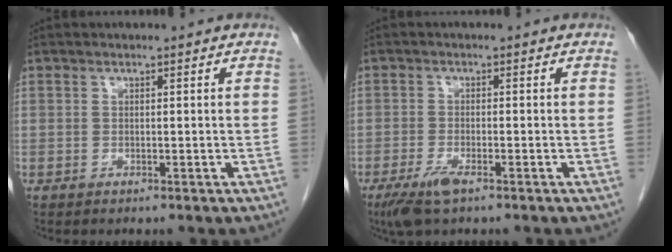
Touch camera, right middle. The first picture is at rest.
{"total": 4.1, "force": [-2.6, 0.8, 3.0], "torque": [-0.070, -0.010, -0.048]}